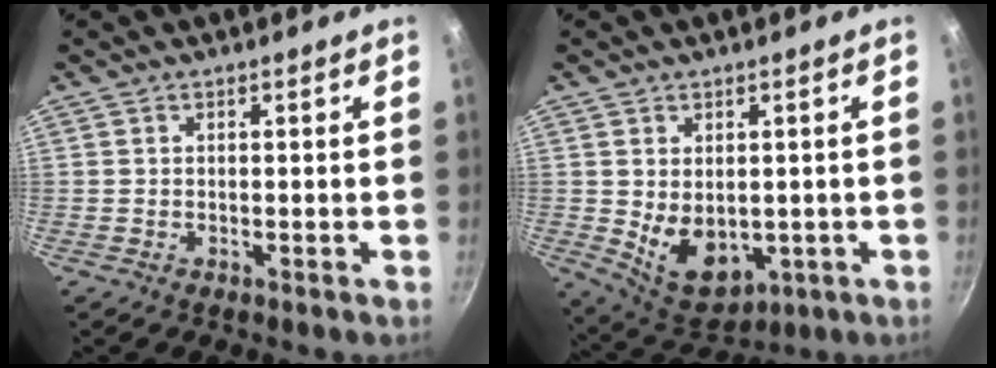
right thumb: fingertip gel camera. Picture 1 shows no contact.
{"total": 9.8, "force": [-0.4, 6.8, 7.0], "torque": [-0.090, -0.016, 0.021]}